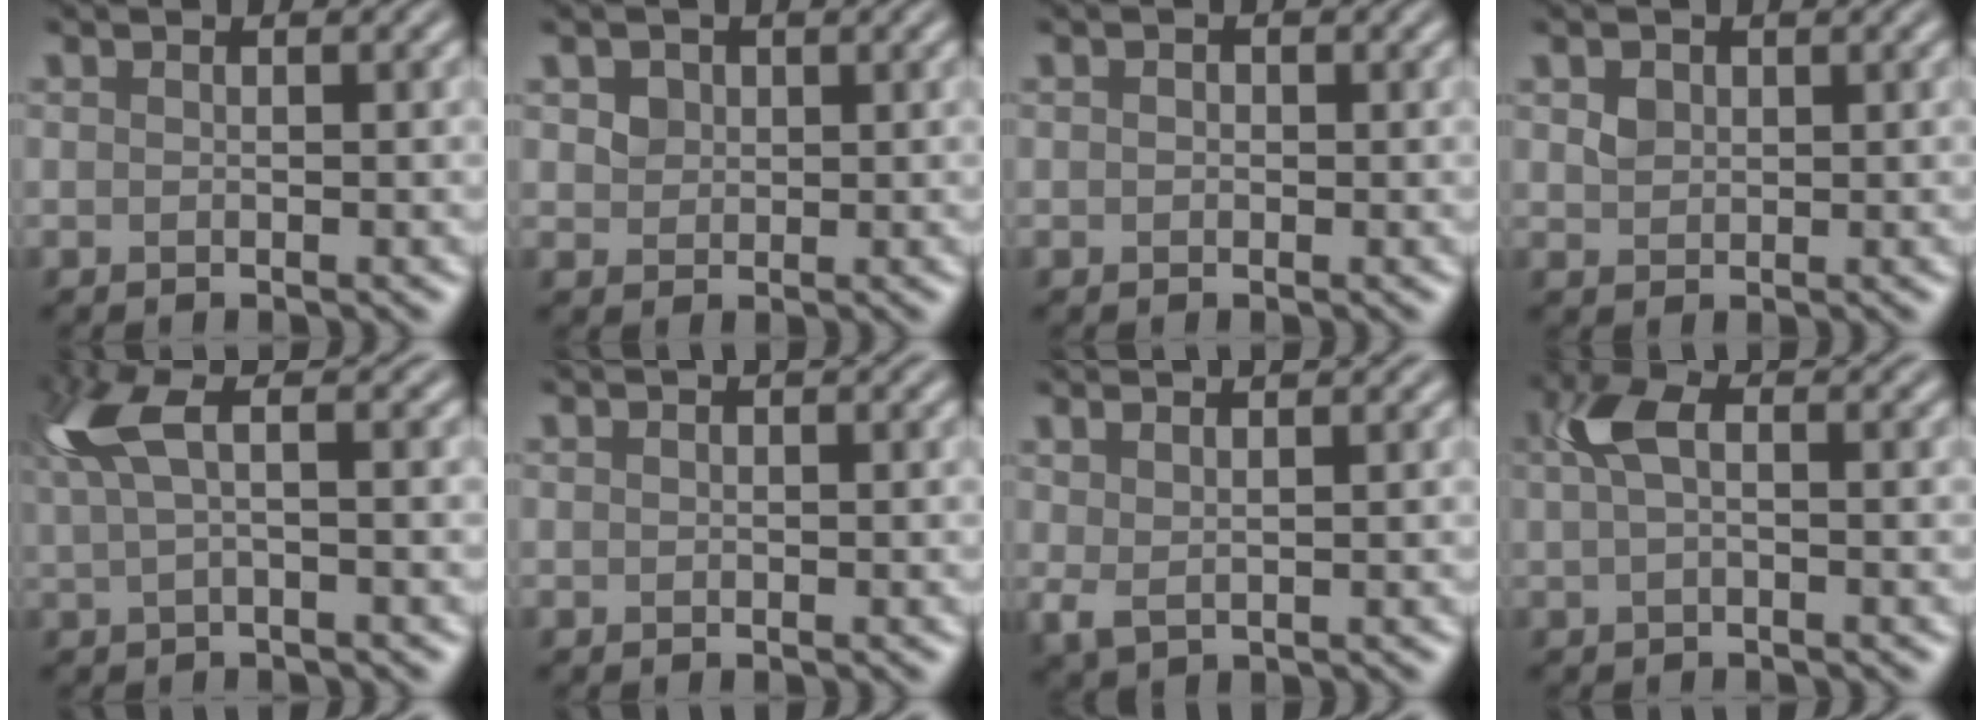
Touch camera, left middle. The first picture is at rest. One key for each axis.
{"total": 2.3, "fx": 1.2, "fy": 1.7, "fz": 1.0, "tx": -0.032, "ty": 0.007, "tz": 0.025}
{"total": 0.7, "fx": 0.2, "fy": 0.6, "fz": 0.3, "tx": -0.004, "ty": 0.003, "tz": -0.004}
{"total": 1.2, "fx": 0.5, "fy": 0.9, "fz": 0.5, "tx": -0.015, "ty": 0.004, "tz": 0.013}
{"total": 4.0, "fx": 1.3, "fy": 1.0, "fz": 3.6, "tx": -0.084, "ty": 0.012, "tz": 0.023}
{"total": 0.0}
{"total": 2.4, "fx": 1.3, "fy": 0.9, "fz": 1.9, "tx": -0.049, "ty": 0.007, "tz": 0.027}
{"total": 2.7, "fx": 0.5, "fy": 1.2, "fz": 2.3, "tx": -0.054, "ty": 0.013, "tz": 0.007}